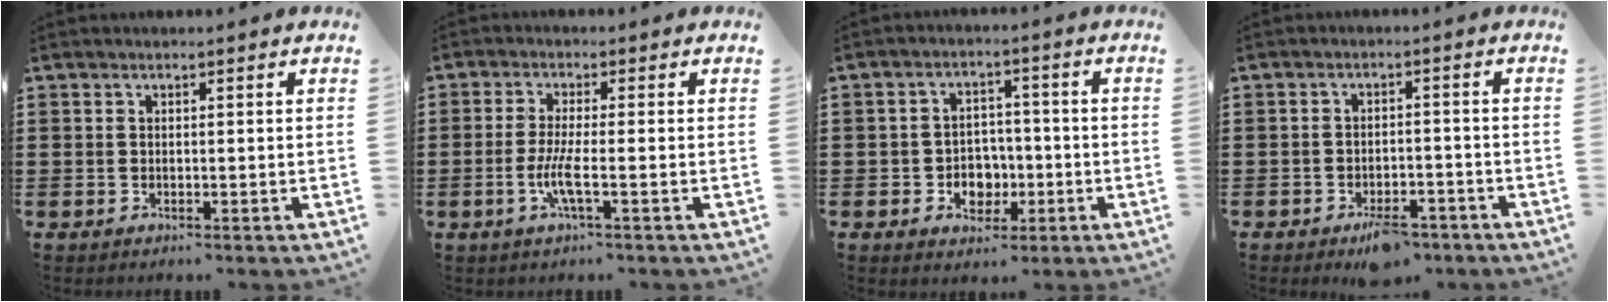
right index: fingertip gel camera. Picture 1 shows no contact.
{"total": 4.9, "force": [-1.5, 0.3, 4.7], "torque": [-0.101, -0.012, -0.034]}
{"total": 4.5, "force": [-1.3, 3.8, 2.0], "torque": [-0.030, 0.002, -0.027]}
{"total": 3.7, "force": [-3.1, 1.3, 1.5], "torque": [-0.023, 0.009, -0.058]}